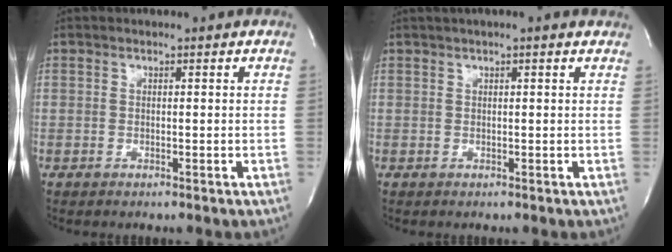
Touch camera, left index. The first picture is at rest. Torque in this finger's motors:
{"motor_torque": [0.92, -0.89, 0.20, 0.05]}